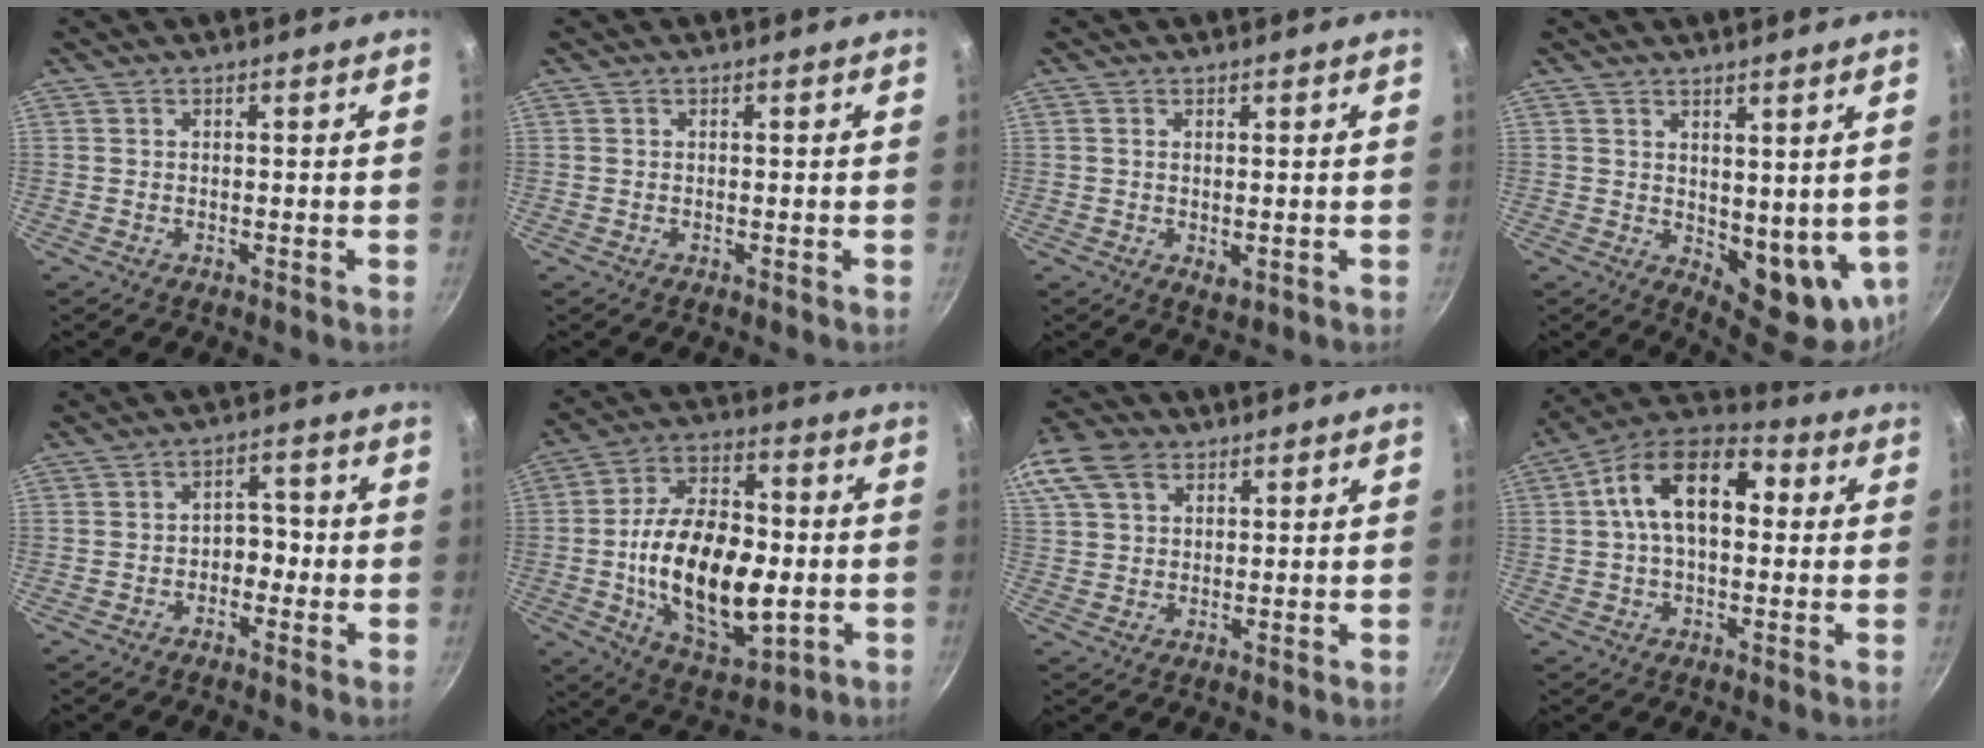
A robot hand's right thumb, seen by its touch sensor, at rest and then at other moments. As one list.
[{"total": 0.0}, {"total": 2.1, "force": [0.2, 1.2, 1.7], "torque": [-0.027, -0.006, 0.004]}, {"total": 9.9, "force": [2.2, 5.3, 8.0], "torque": [-0.089, -0.026, 0.048]}, {"total": 3.8, "force": [-1.2, 2.8, 2.3], "torque": [0.006, 0.022, -0.023]}, {"total": 23.3, "force": [-2.9, 13.4, 18.9], "torque": [-0.301, 0.020, -0.039]}, {"total": 14.7, "force": [7.1, 10.1, 7.9], "torque": [-0.181, 0.033, 0.134]}, {"total": 15.6, "force": [2.6, 9.4, 12.2], "torque": [-0.173, 0.029, 0.020]}]